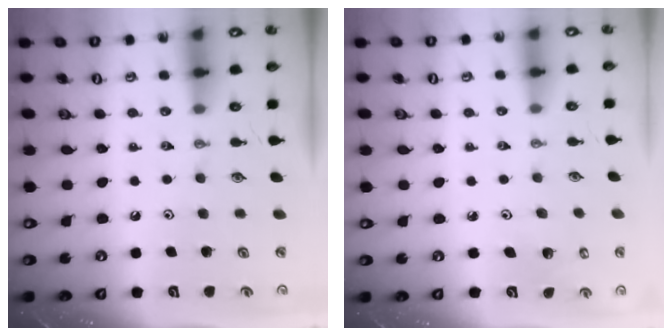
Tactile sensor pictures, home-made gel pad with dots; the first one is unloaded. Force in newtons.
{"total": 3.0, "press": 2.9, "slide": 0.3}